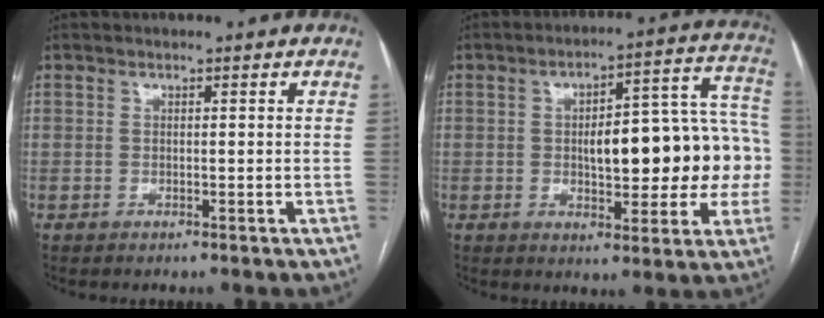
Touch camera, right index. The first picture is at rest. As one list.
[{"total": 17.6, "force": [-0.9, 6.2, 16.5], "torque": [-0.207, 0.046, -0.002]}]